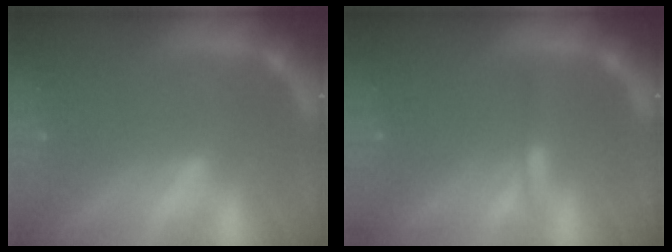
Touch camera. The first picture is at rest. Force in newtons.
{"total": 0.9}